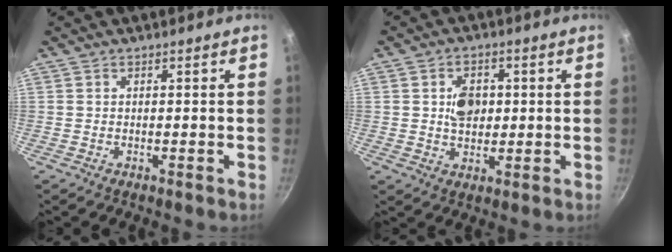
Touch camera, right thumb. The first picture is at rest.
{"total": 6.3, "force": [0.8, 4.8, 4.0], "torque": [-0.040, -0.003, 0.010]}